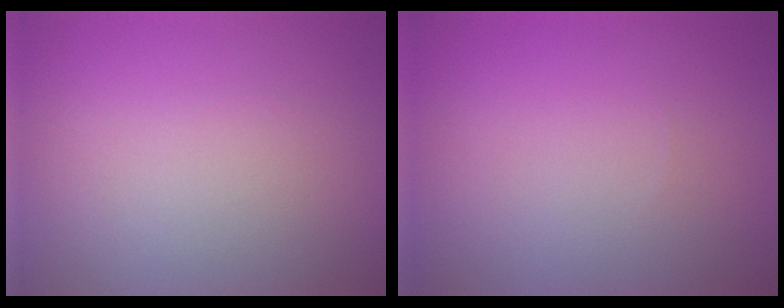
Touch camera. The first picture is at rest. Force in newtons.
{"total": 0.0}